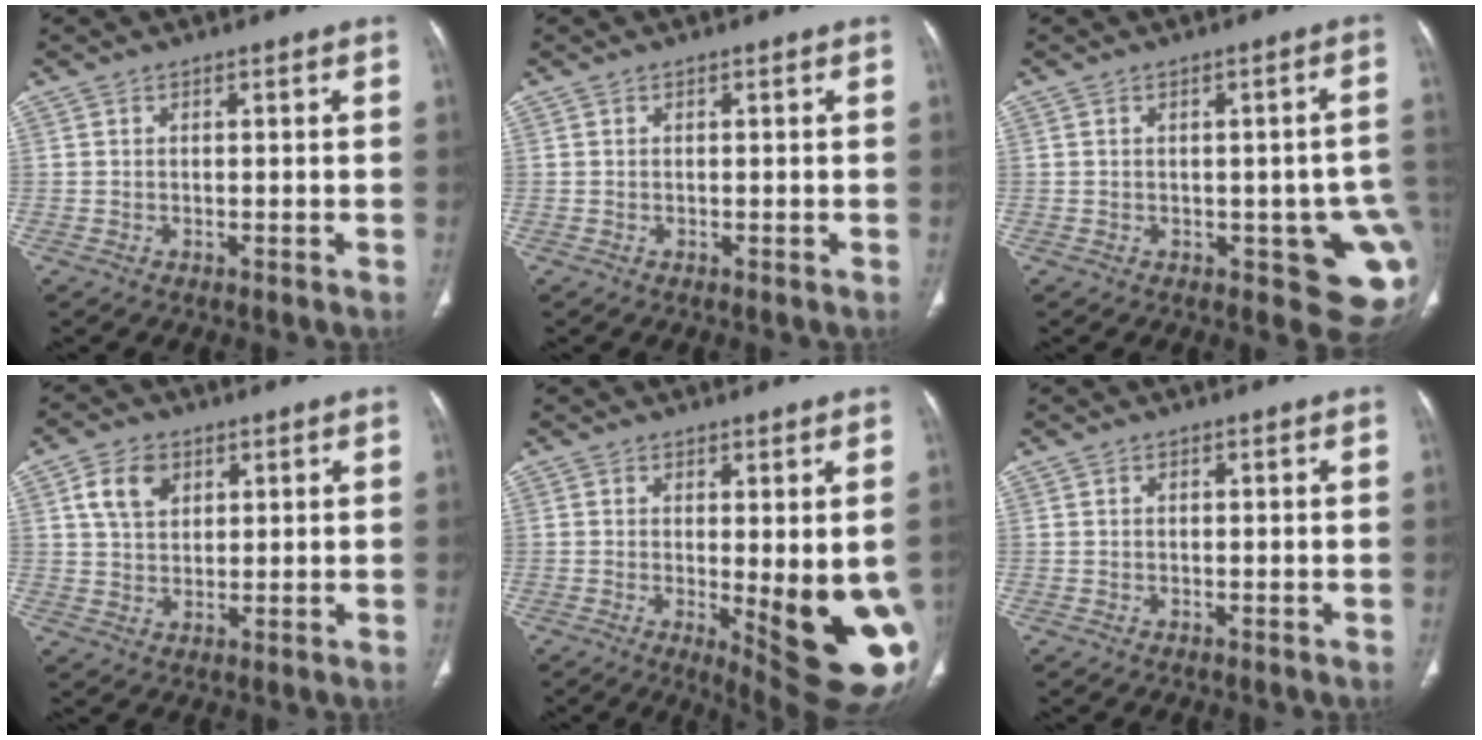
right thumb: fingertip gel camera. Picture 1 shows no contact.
{"total": 0.0}
{"total": 10.8, "force": [-1.8, 4.6, 9.5], "torque": [-0.093, -0.003, -0.012]}
{"total": 6.7, "force": [2.8, 4.7, 3.8], "torque": [-0.049, -0.008, 0.050]}
{"total": 14.3, "force": [-2.4, 4.2, 13.4], "torque": [-0.153, -0.026, -0.014]}
{"total": 0.0}